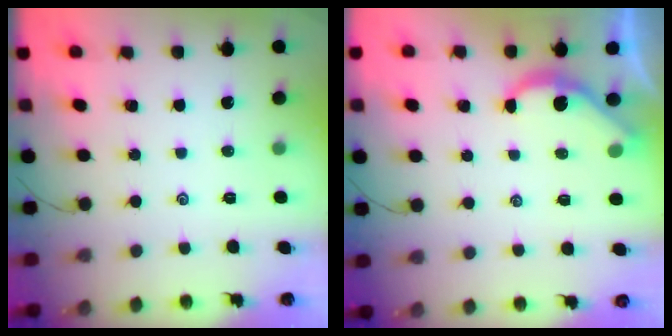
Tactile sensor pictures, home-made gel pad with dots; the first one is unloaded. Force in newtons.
{"total": 3.3, "press": 3.3, "slide": 0.3}